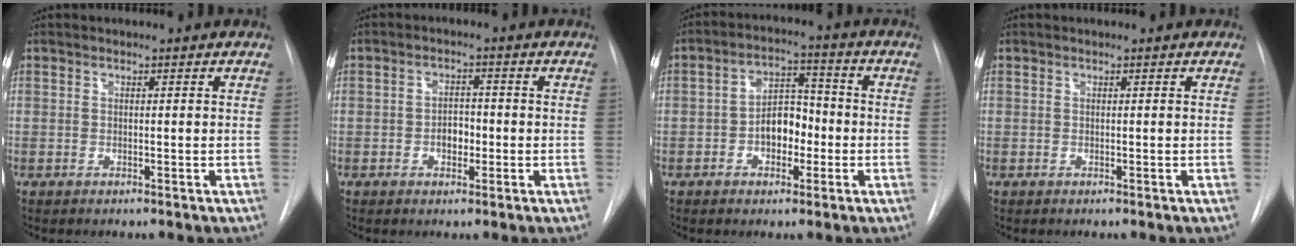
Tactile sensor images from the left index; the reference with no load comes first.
{"total": 2.9, "force": [-0.8, 2.0, 2.1], "torque": [-0.028, 0.006, -0.012]}
{"total": 6.5, "force": [-1.6, 4.0, 4.8], "torque": [-0.083, 0.024, -0.029]}
{"total": 0.0}